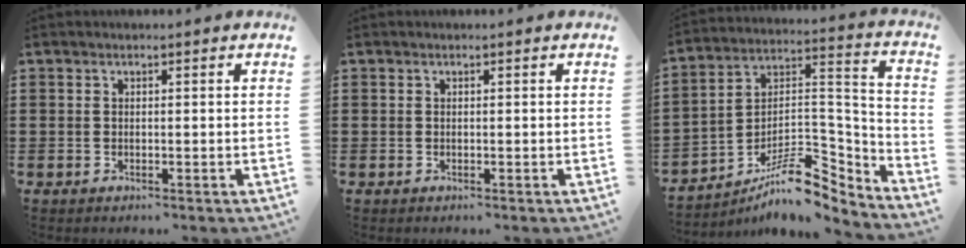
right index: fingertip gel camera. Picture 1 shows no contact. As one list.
[{"total": 0.0}, {"total": 10.8, "force": [-7.6, 4.5, 6.2], "torque": [-0.096, 0.019, -0.144]}]